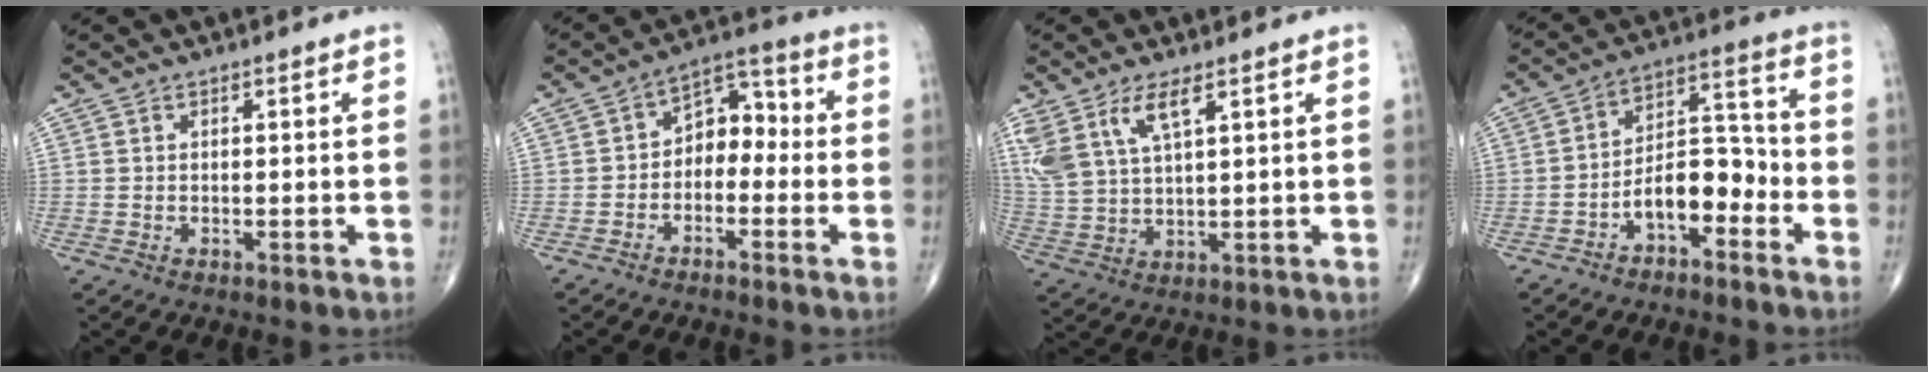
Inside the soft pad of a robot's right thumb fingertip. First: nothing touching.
{"total": 7.5, "force": [-1.7, 5.3, 5.1], "torque": [-0.048, 0.045, -0.044]}
{"total": 9.5, "force": [5.2, 3.6, 7.1], "torque": [-0.164, -0.012, 0.114]}
{"total": 9.5, "force": [-4.3, 5.1, 6.8], "torque": [-0.088, 0.059, -0.079]}